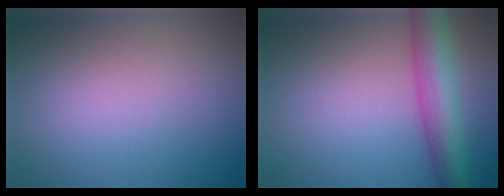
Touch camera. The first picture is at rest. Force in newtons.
{"total": 6.2, "press": 6.2, "slide": 0.1}